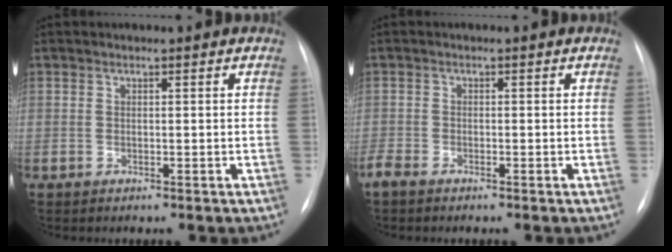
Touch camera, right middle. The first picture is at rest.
{"total": 2.1, "force": [-1.7, 0.6, 1.0], "torque": [-0.030, -0.006, -0.030]}